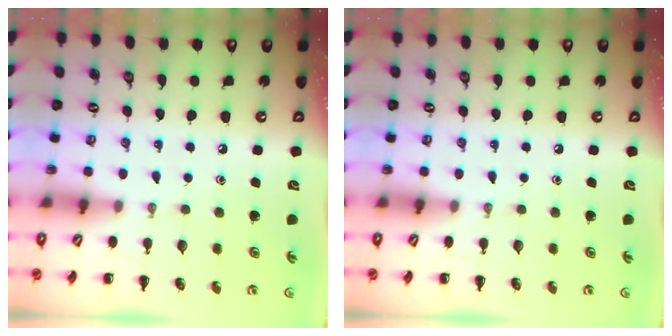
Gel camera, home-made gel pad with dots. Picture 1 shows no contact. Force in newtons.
{"total": 0.0}